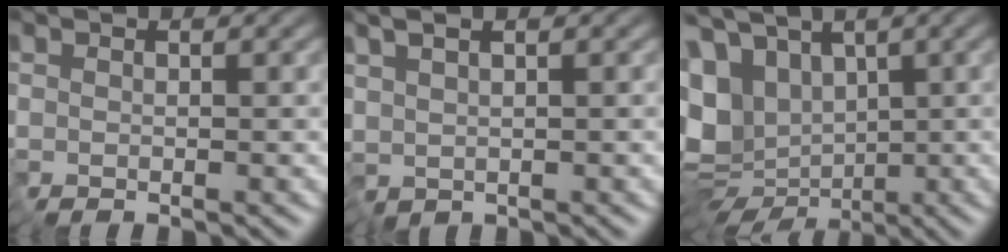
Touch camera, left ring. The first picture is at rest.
{"total": 2.3, "force": [1.3, 0.8, 1.7], "torque": [-0.045, 0.002, 0.026]}
{"total": 13.4, "force": [0.5, 10.5, 8.3], "torque": [-0.187, -0.021, 0.021]}